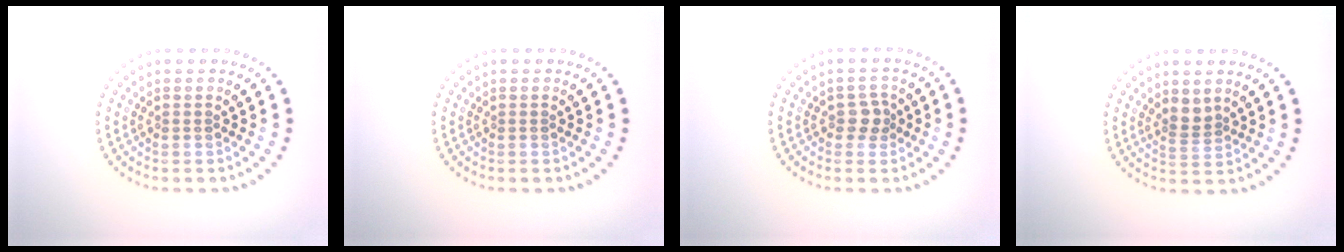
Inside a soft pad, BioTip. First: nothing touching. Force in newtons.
{"total": 0.0}
{"total": 1.5, "press": 1.4, "slide": 0.5}
{"total": 1.5, "press": 1.1, "slide": 1.1}